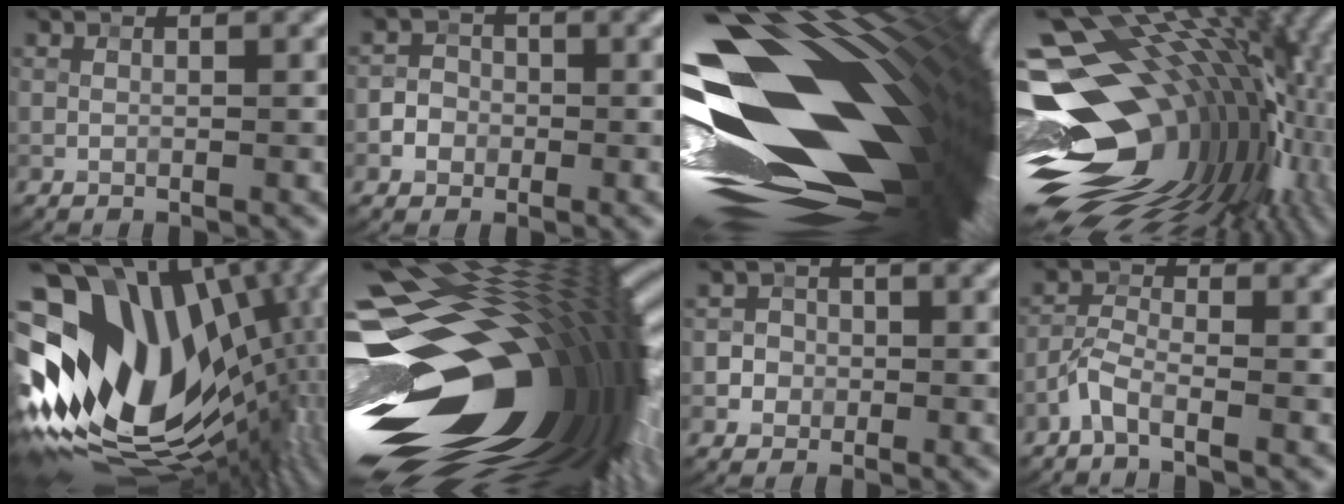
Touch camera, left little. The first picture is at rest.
{"total": 1.9, "force": [-1.1, 1.6, -0.1], "torque": [0.022, 0.001, -0.031]}
{"total": 20.8, "force": [-1.7, 10.6, 17.8], "torque": [-0.311, 0.009, -0.018]}
{"total": 19.2, "force": [0.4, 11.6, 15.3], "torque": [-0.254, -0.030, 0.013]}
{"total": 18.6, "force": [3.3, 11.6, 14.1], "torque": [-0.268, -0.019, 0.084]}
{"total": 19.5, "force": [-3.0, 10.4, 16.2], "torque": [-0.282, -0.056, -0.044]}
{"total": 1.9, "force": [-0.7, 1.7, 0.0], "torque": [0.020, 0.001, -0.024]}
{"total": 2.3, "force": [-2.1, 0.2, 1.0], "torque": [-0.028, 0.007, -0.051]}